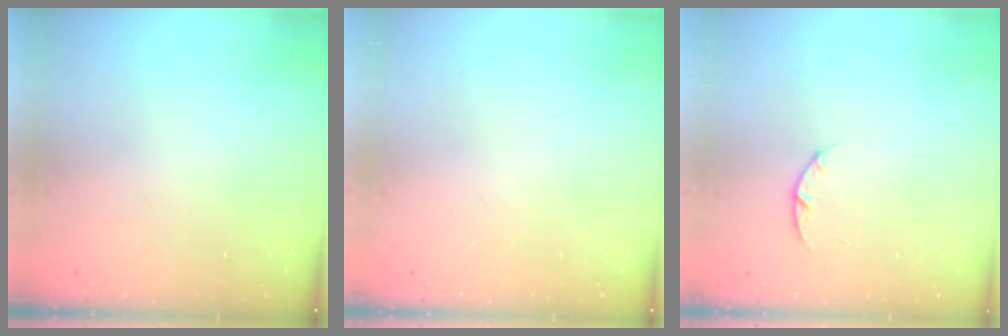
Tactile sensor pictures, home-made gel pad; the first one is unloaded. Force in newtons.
{"total": 0.0}
{"total": 2.9, "press": 2.9, "slide": 0.5}